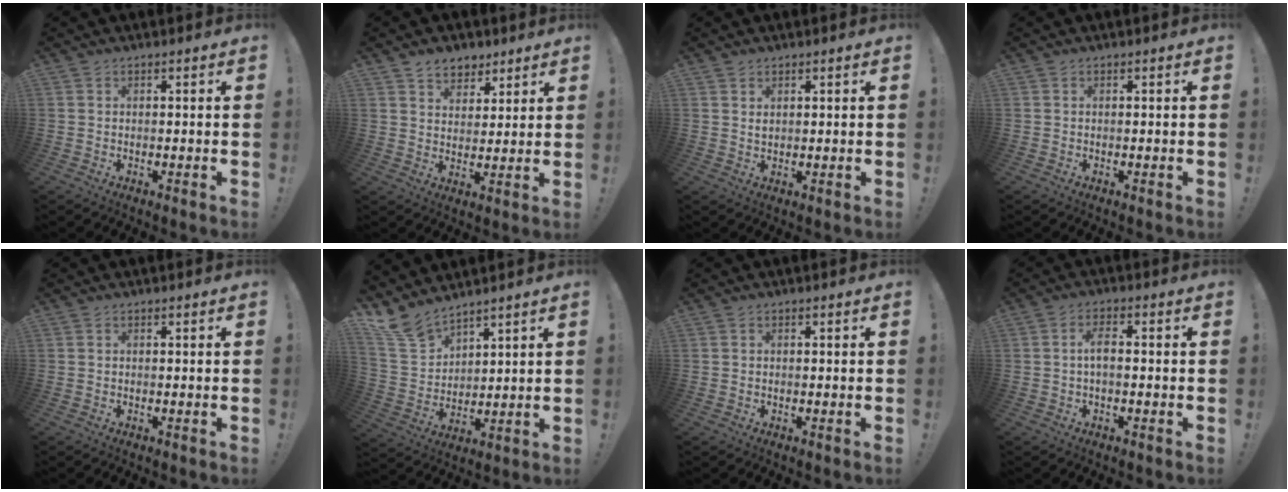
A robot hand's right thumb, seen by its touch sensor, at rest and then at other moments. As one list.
[{"total": 7.0, "force": [4.9, 4.8, 1.3], "torque": [-0.012, -0.033, 0.093]}, {"total": 1.2, "force": [0.9, 0.7, 0.3], "torque": [-0.002, -0.003, 0.016]}, {"total": 0.0}, {"total": 0.0}, {"total": 10.5, "force": [9.2, 4.1, 3.0], "torque": [-0.079, -0.064, 0.179]}, {"total": 0.0}, {"total": 4.0, "force": [-0.1, 1.4, 3.8], "torque": [-0.076, 0.002, -0.004]}]